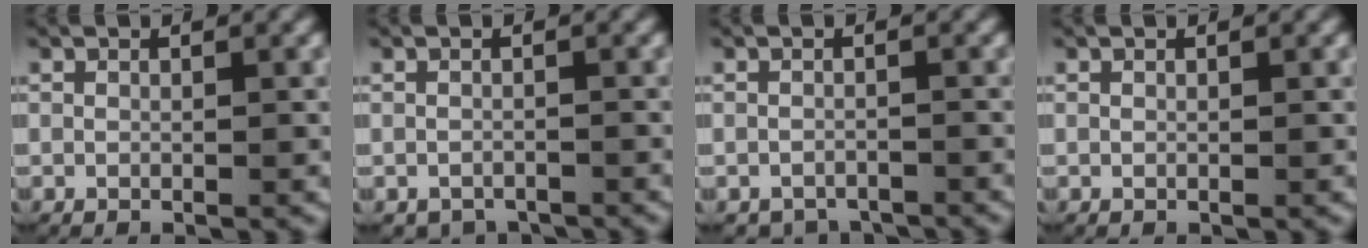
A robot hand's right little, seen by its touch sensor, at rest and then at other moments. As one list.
[{"total": 2.0, "force": [-1.8, 1.0, 0.0], "torque": [-0.001, -0.008, -0.027]}, {"total": 2.8, "force": [-2.6, 1.0, 0.0], "torque": [0.003, -0.009, -0.043]}, {"total": 0.0}]